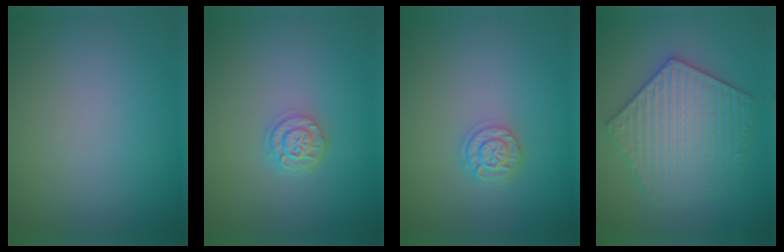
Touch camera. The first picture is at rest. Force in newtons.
{"total": 2.3, "press": 1.9, "slide": 1.4}
{"total": 2.4, "press": 2.0, "slide": 1.3}
{"total": 6.1, "press": 6.1, "slide": 1.0}